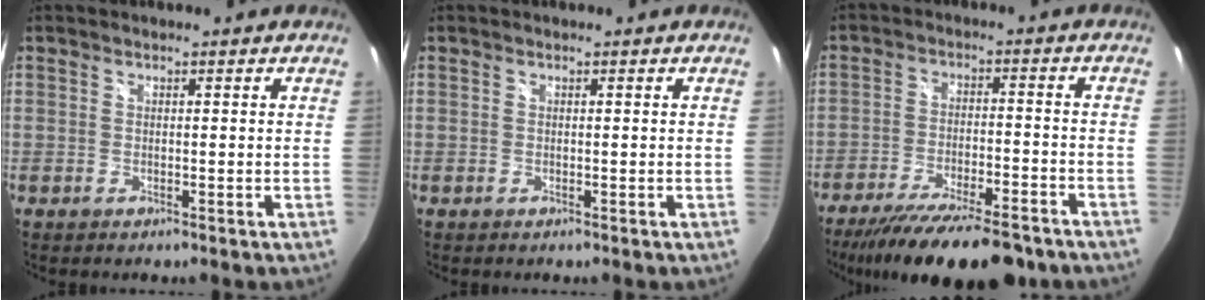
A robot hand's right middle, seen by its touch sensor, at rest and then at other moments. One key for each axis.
{"total": 0.0}
{"total": 19.5, "fx": -15.8, "fy": 4.3, "fz": 10.5, "tx": -0.195, "ty": -0.041, "tz": -0.236}